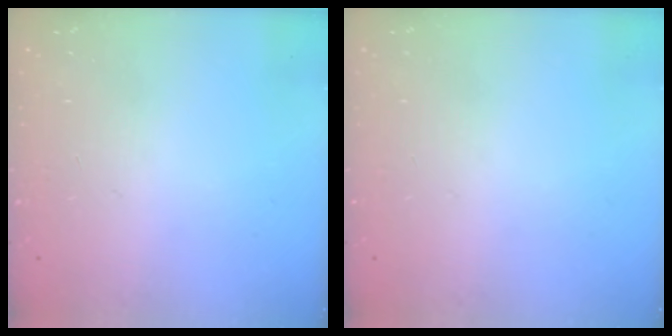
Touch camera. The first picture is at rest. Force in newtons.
{"total": 0.0}